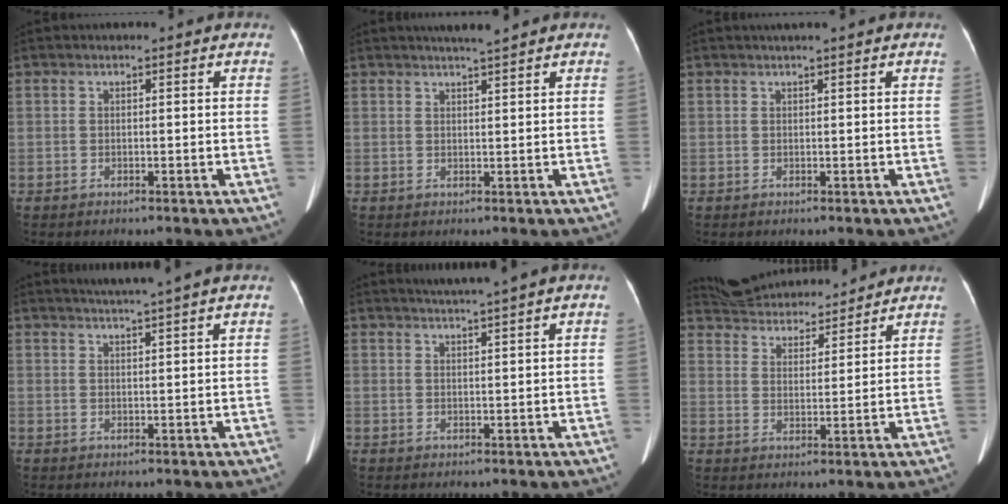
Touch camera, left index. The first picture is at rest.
{"total": 3.2, "force": [2.7, -0.5, 1.7], "torque": [-0.021, 0.008, 0.043]}
{"total": 1.9, "force": [1.4, -0.1, 1.2], "torque": [-0.010, 0.021, 0.024]}
{"total": 4.7, "force": [3.8, -1.3, 2.3], "torque": [-0.034, 0.010, 0.059]}
{"total": 3.8, "force": [3.0, -1.1, 2.0], "torque": [-0.028, 0.010, 0.050]}
{"total": 13.8, "force": [13.1, 3.0, 3.0], "torque": [-0.054, 0.026, 0.207]}